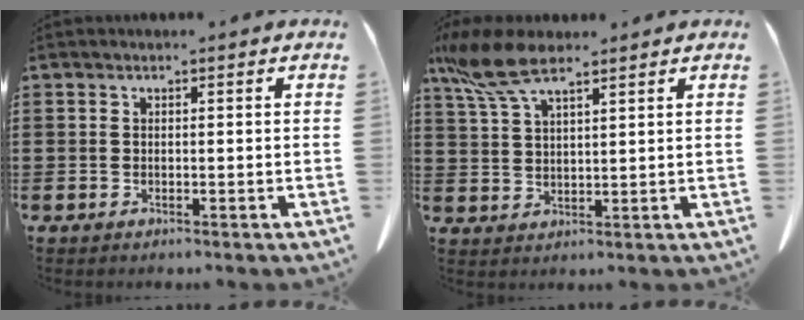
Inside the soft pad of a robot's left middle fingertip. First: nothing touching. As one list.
[{"total": 8.1, "force": [5.6, 2.3, 5.4], "torque": [-0.132, -0.012, 0.102]}]